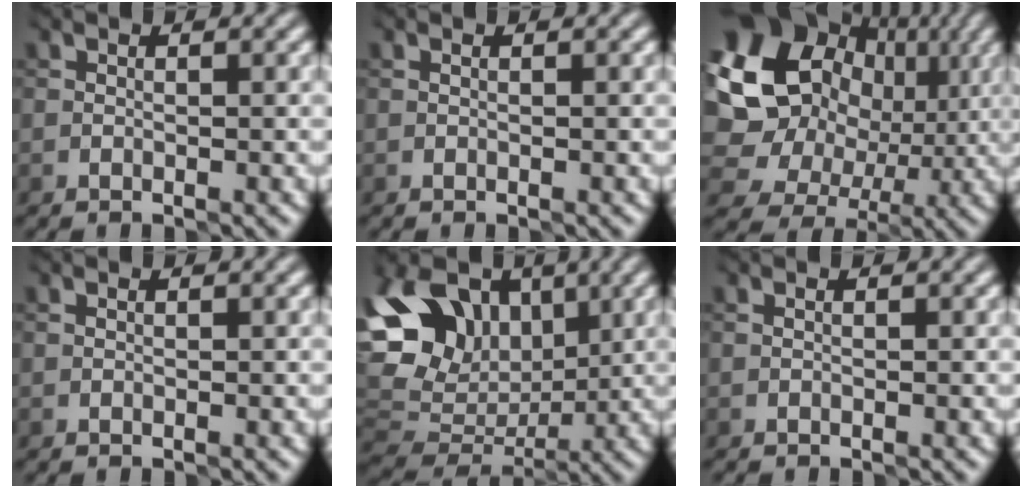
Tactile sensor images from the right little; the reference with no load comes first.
{"total": 0.0}
{"total": 18.8, "force": [5.0, 16.2, 8.1], "torque": [-0.173, 0.045, 0.065]}
{"total": 0.0}
{"total": 13.6, "force": [4.0, 10.4, 7.9], "torque": [-0.163, 0.013, 0.072]}
{"total": 0.0}